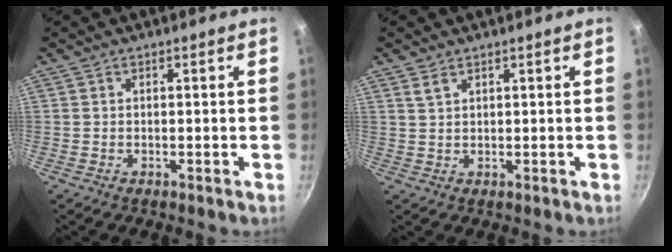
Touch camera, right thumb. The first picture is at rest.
{"total": 1.9, "force": [1.3, 1.0, 1.1], "torque": [-0.020, -0.004, 0.026]}